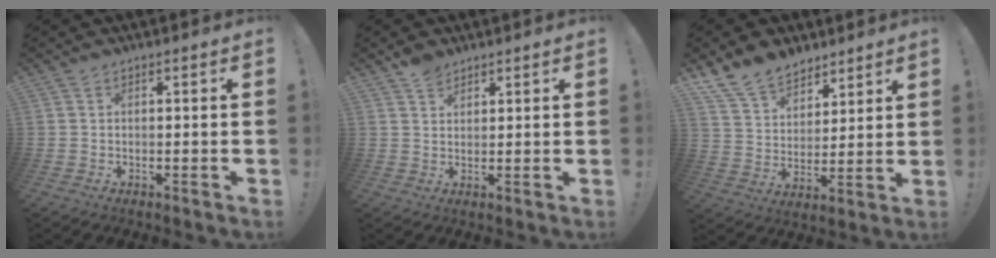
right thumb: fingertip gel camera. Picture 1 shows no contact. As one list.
[{"total": 4.3, "force": [3.3, 2.5, 1.3], "torque": [-0.016, -0.017, 0.061]}, {"total": 13.2, "force": [10.3, 7.5, 3.4], "torque": [-0.069, -0.076, 0.199]}]